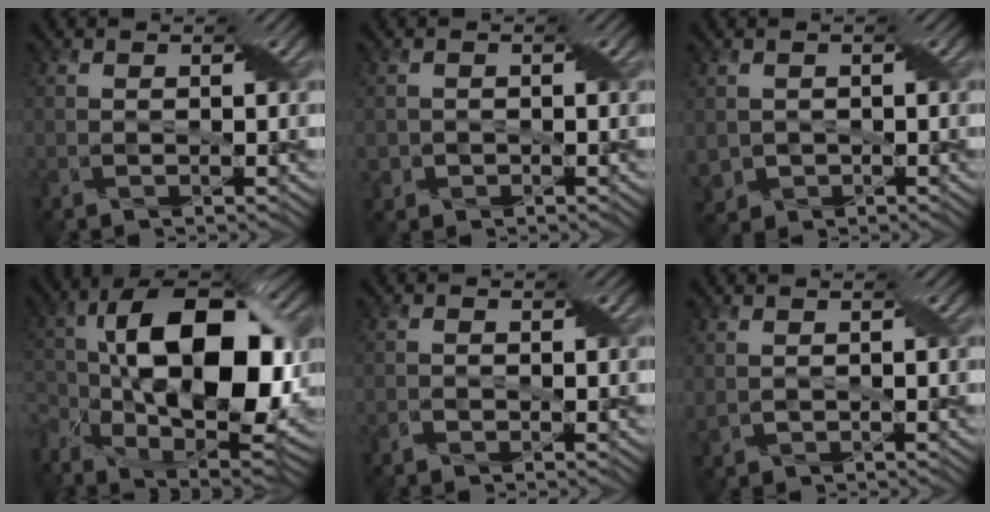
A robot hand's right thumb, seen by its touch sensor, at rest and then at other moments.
{"total": 1.4, "force": [-0.4, 1.4, 0.0], "torque": [0.000, -0.004, -0.008]}
{"total": 2.6, "force": [-0.1, 2.5, 0.8], "torque": [-0.038, -0.013, 0.000]}
{"total": 18.5, "force": [-0.9, 9.9, 15.6], "torque": [-0.273, -0.006, -0.013]}
{"total": 0.8, "force": [-0.4, 0.6, 0.3], "torque": [-0.008, 0.000, -0.010]}
{"total": 1.2, "force": [0.5, 0.9, 0.6], "torque": [-0.024, 0.000, 0.015]}